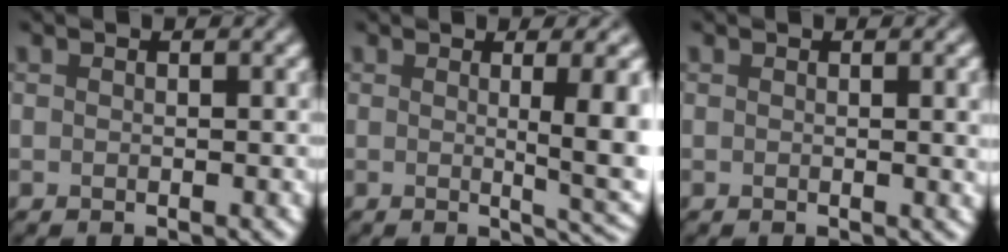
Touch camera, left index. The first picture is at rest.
{"total": 6.7, "force": [0.4, 1.8, 6.4], "torque": [-0.067, -0.006, 0.009]}
{"total": 2.2, "force": [0.3, 0.7, 2.1], "torque": [-0.019, 0.001, 0.000]}